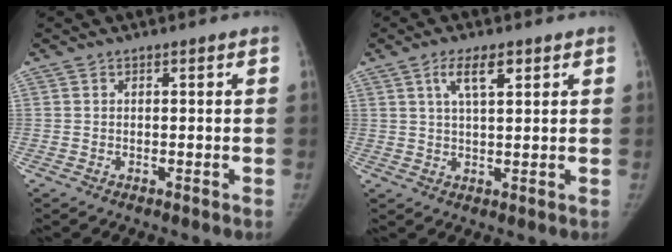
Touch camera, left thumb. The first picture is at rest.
{"total": 5.3, "force": [2.6, 1.8, 4.2], "torque": [-0.074, -0.003, 0.049]}